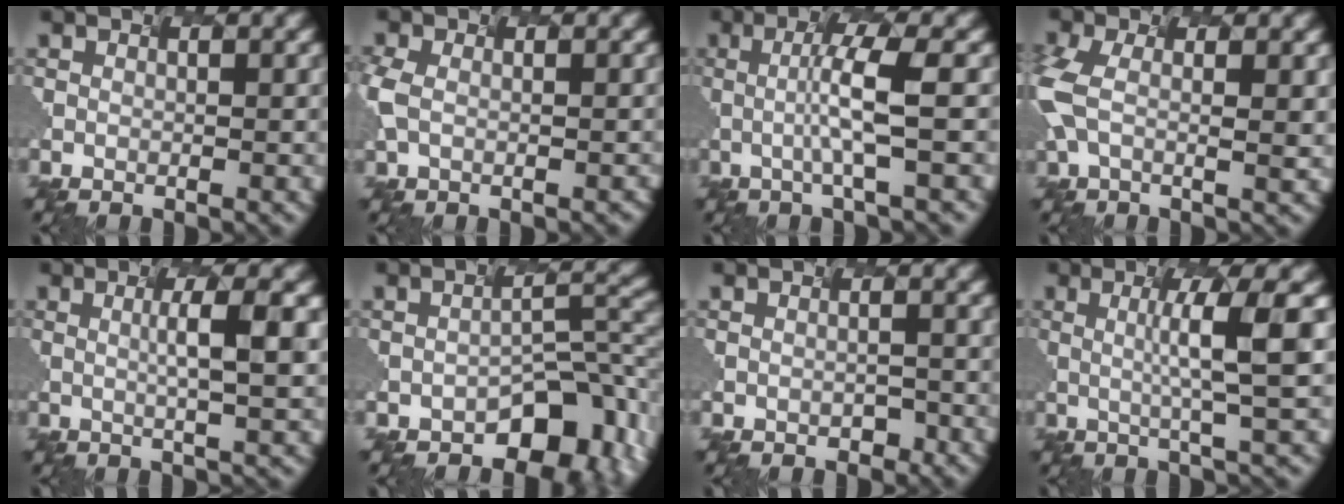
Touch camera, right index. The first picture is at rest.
{"total": 3.0, "force": [-1.0, 2.0, 2.0], "torque": [-0.060, -0.004, -0.004]}
{"total": 3.8, "force": [-0.7, 0.1, 3.8], "torque": [-0.079, 0.001, -0.003]}
{"total": 4.6, "force": [-0.3, 2.0, 4.1], "torque": [-0.116, 0.003, 0.000]}
{"total": 2.9, "force": [0.0, 0.1, 2.9], "torque": [-0.051, 0.006, 0.009]}
{"total": 7.3, "force": [-4.6, 3.6, 4.4], "torque": [-0.045, -0.004, -0.053]}
{"total": 0.9, "force": [-0.9, 0.0, 0.0], "torque": [-0.010, -0.004, 0.000]}
{"total": 4.2, "force": [0.0, -0.2, 4.2], "torque": [-0.082, 0.006, 0.013]}